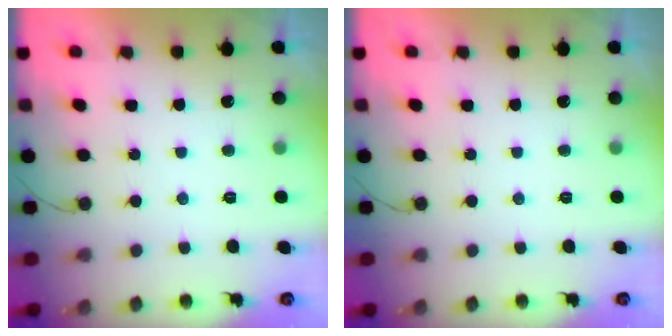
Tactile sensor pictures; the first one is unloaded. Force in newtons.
{"total": 0.0}